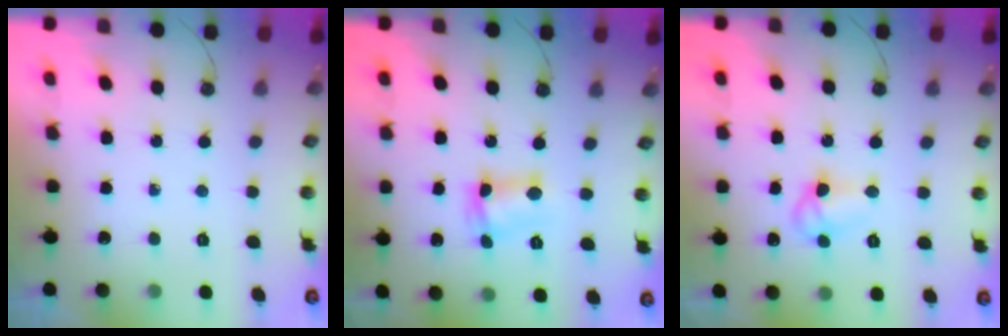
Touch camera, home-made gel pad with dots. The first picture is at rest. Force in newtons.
{"total": 5.1, "press": 5.0, "slide": 0.9}
{"total": 8.1, "press": 8.1, "slide": 0.7}